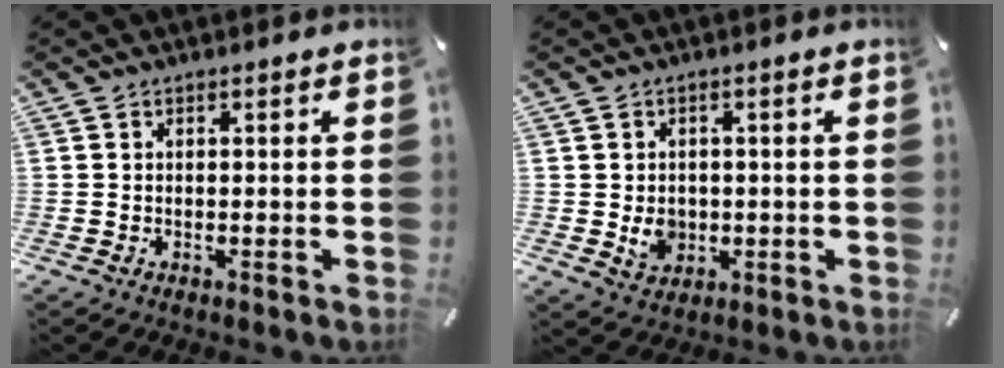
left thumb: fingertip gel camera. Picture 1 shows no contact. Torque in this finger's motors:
{"motor_torque": [0.81, 0.82, 0.00, 0.00, 0.01]}